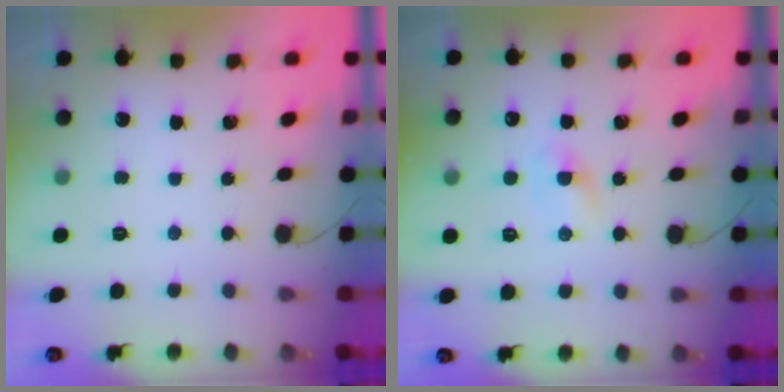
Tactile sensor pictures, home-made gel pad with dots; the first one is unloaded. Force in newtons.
{"total": 1.8, "press": 1.5, "slide": 0.9}